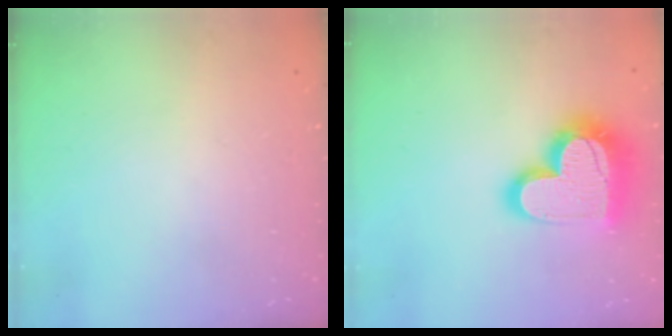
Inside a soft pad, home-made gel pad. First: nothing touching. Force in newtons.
{"total": 21.1, "press": 21.1, "slide": 1.5}